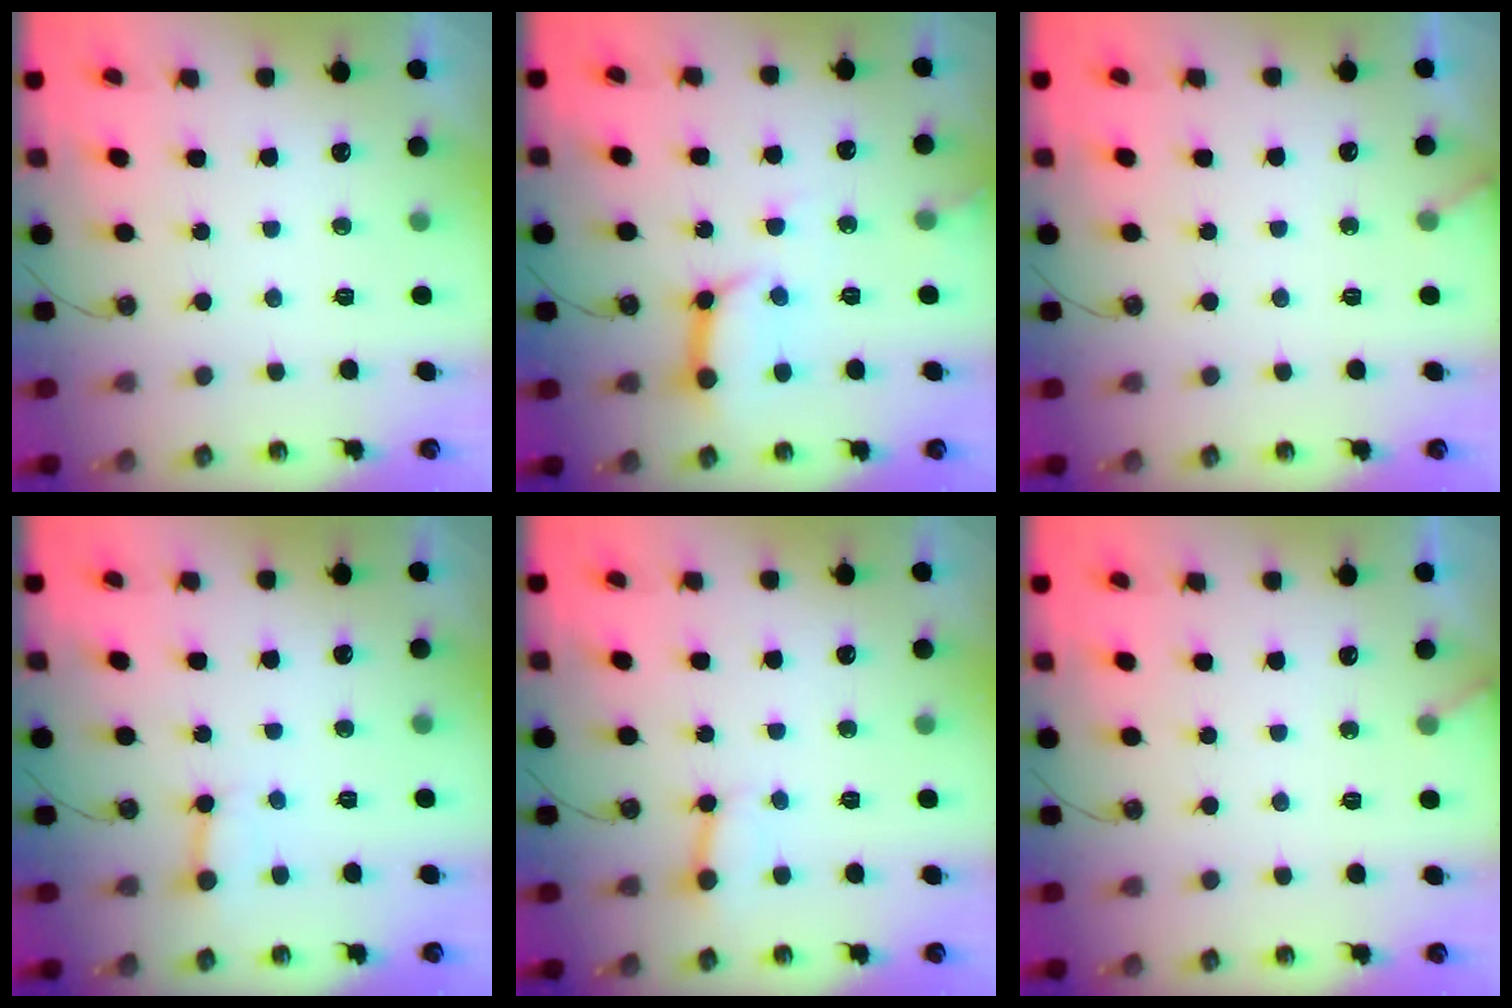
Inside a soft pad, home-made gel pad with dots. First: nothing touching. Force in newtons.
{"total": 11.3, "press": 11.3, "slide": 1.3}
{"total": 2.4, "press": 2.4, "slide": 0.2}
{"total": 3.3, "press": 3.3, "slide": 0.2}
{"total": 2.9, "press": 2.9, "slide": 0.2}
{"total": 2.4, "press": 2.4, "slide": 0.2}